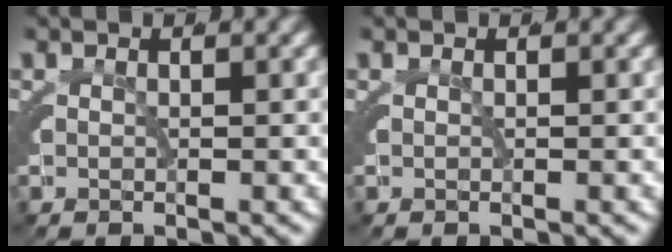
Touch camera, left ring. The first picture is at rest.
{"total": 0.0}